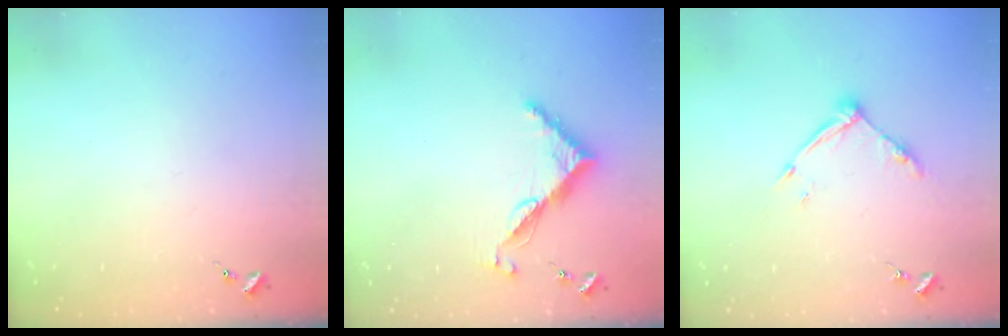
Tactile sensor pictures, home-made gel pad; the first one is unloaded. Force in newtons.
{"total": 7.4, "press": 7.4, "slide": 0.7}
{"total": 9.3, "press": 9.3, "slide": 0.4}